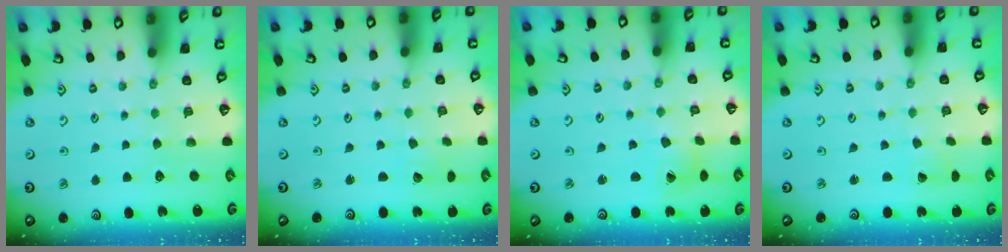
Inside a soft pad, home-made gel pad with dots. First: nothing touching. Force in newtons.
{"total": 1.2, "press": 1.2, "slide": 0.1}
{"total": 3.0, "press": 3.0, "slide": 0.4}
{"total": 1.7, "press": 1.7, "slide": 0.1}